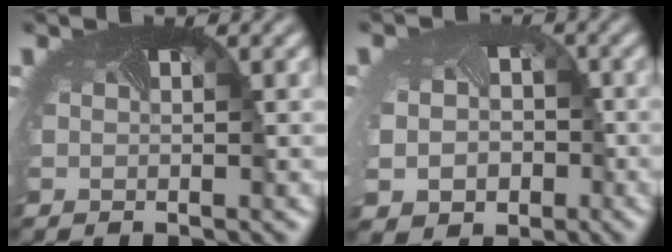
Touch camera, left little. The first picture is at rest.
{"total": 7.8, "force": [-2.2, 6.6, 3.5], "torque": [-0.072, -0.038, -0.032]}